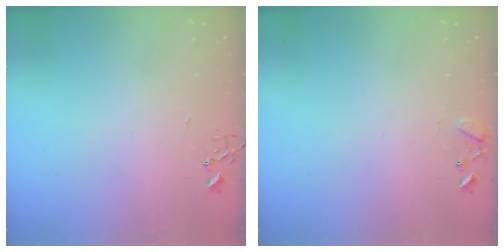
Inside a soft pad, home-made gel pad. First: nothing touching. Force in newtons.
{"total": 8.4, "press": 8.4, "slide": 0.7}